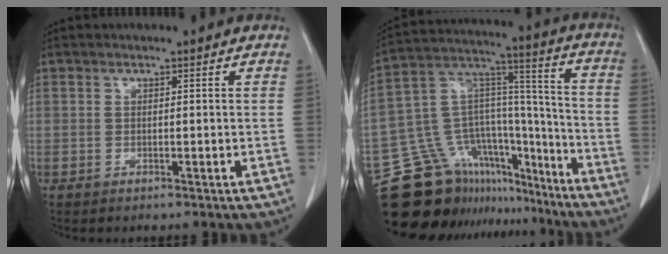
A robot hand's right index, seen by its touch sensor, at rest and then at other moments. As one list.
[{"total": 24.3, "force": [-20.0, 11.4, 7.5], "torque": [-0.172, 0.053, -0.315]}]